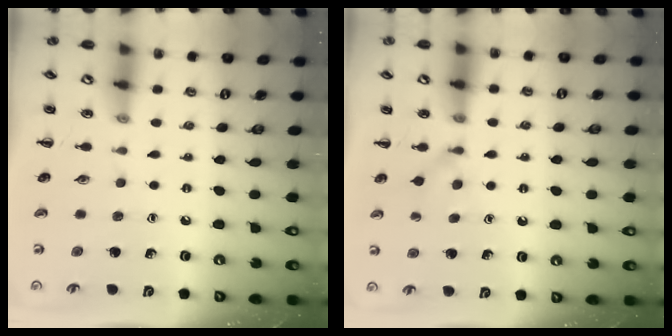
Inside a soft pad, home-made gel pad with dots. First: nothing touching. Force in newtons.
{"total": 4.1, "press": 3.8, "slide": 1.4}